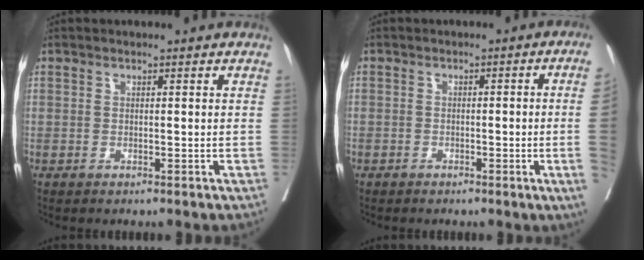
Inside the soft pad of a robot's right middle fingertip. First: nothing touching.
{"total": 5.3, "force": [-1.2, -1.1, 5.0], "torque": [-0.055, -0.003, -0.018]}